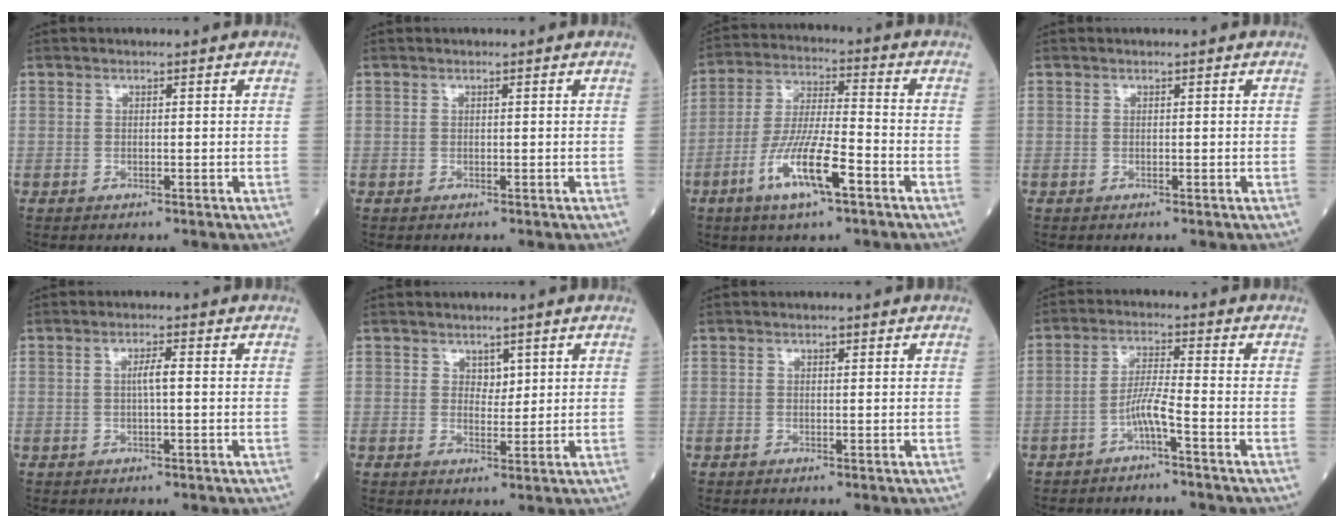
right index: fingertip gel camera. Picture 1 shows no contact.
{"total": 0.0}
{"total": 11.2, "force": [-5.2, 1.6, 9.8], "torque": [-0.193, -0.010, -0.097]}
{"total": 0.0}
{"total": 2.1, "force": [0.1, 0.1, 2.1], "torque": [-0.039, 0.003, -0.001]}
{"total": 2.1, "force": [1.1, 1.3, 1.2], "torque": [-0.012, -0.003, 0.019]}
{"total": 0.6, "force": [0.3, 0.2, 0.4], "torque": [-0.008, -0.001, 0.004]}
{"total": 3.8, "force": [-2.2, -0.2, 3.0], "torque": [-0.060, 0.007, -0.046]}